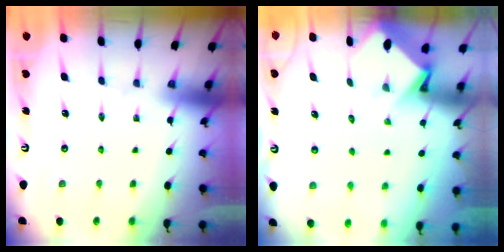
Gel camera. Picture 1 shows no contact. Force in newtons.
{"total": 3.3, "press": 3.3, "slide": 0.3}